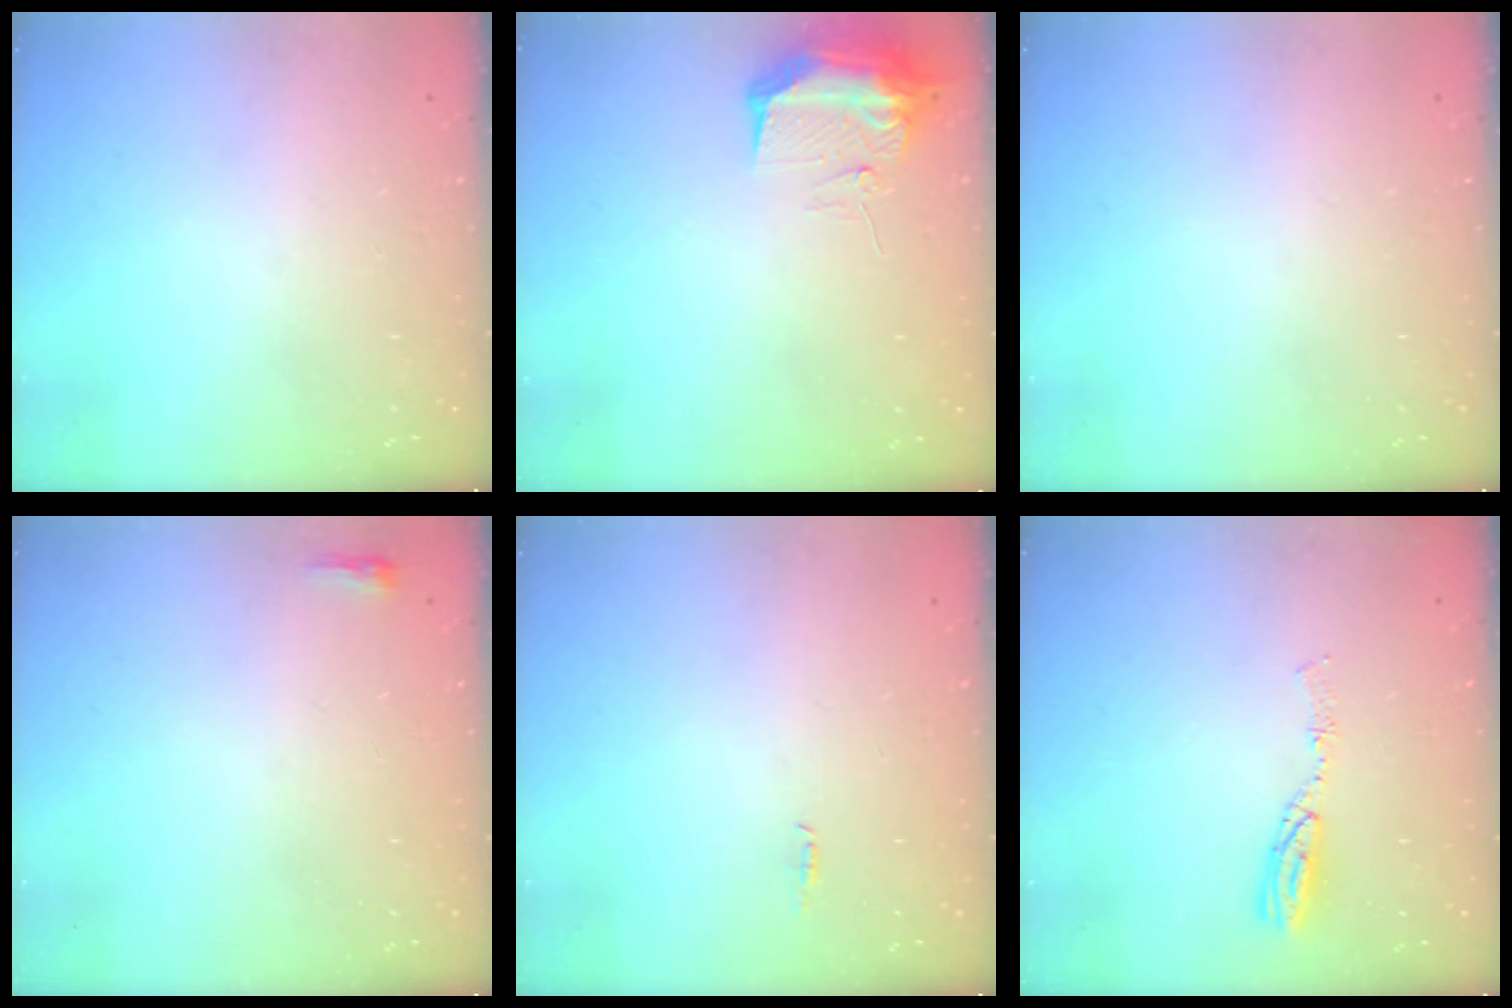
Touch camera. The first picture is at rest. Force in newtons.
{"total": 10.1, "press": 10.1, "slide": 0.3}
{"total": 0.0}
{"total": 2.3, "press": 2.2, "slide": 0.7}
{"total": 4.8, "press": 2.5, "slide": 4.1}
{"total": 5.0, "press": 5.0, "slide": 0.2}